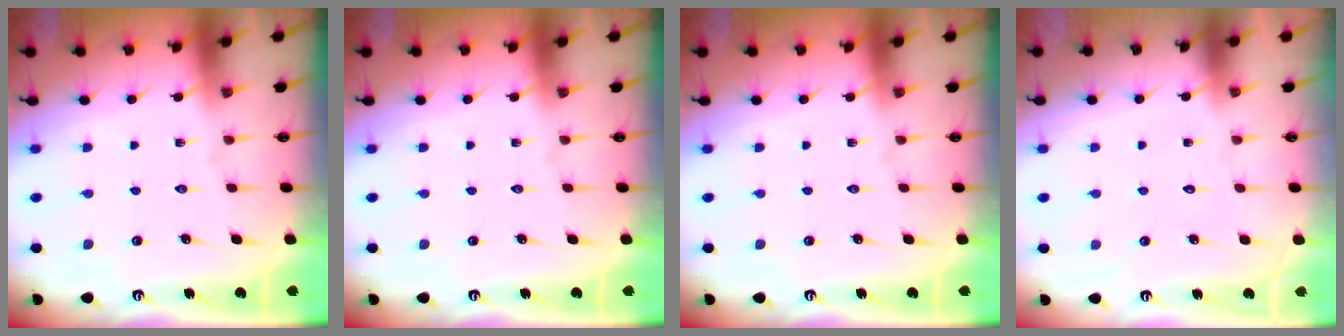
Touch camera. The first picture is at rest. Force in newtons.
{"total": 0.0}
{"total": 0.0}
{"total": 1.6, "press": 1.5, "slide": 0.1}